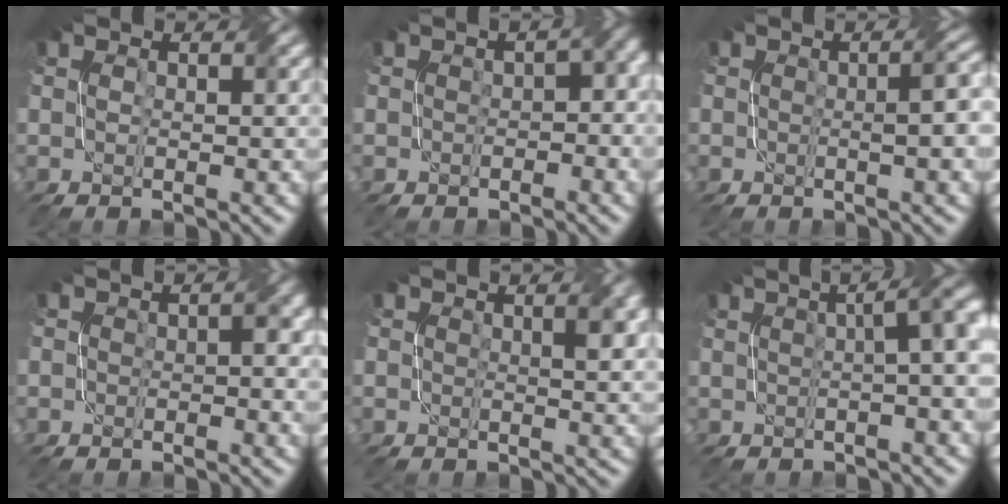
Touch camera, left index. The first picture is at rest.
{"total": 3.6, "force": [-0.6, 2.0, 2.9], "torque": [-0.016, 0.004, -0.001]}
{"total": 2.6, "force": [-0.3, 0.5, 2.5], "torque": [-0.031, 0.009, -0.001]}
{"total": 1.6, "force": [-0.4, 1.0, 1.2], "torque": [-0.009, 0.004, -0.004]}
{"total": 1.6, "force": [0.4, 0.5, 1.5], "torque": [-0.013, 0.004, 0.007]}
{"total": 8.0, "force": [1.5, 3.6, 7.0], "torque": [-0.027, 0.050, -0.004]}